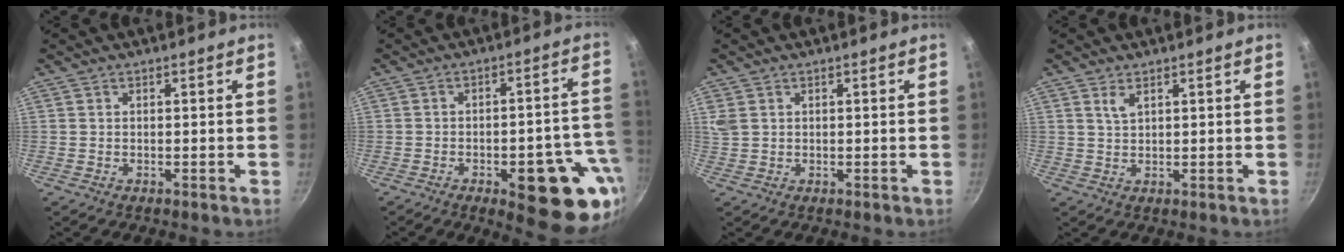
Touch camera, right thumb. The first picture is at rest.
{"total": 17.9, "force": [-7.4, 6.9, 14.8], "torque": [-0.121, 0.030, -0.090]}
{"total": 2.7, "force": [1.1, 2.0, 1.5], "torque": [-0.027, 0.002, 0.027]}
{"total": 2.2, "force": [1.2, 1.0, 1.5], "torque": [-0.028, -0.006, 0.025]}